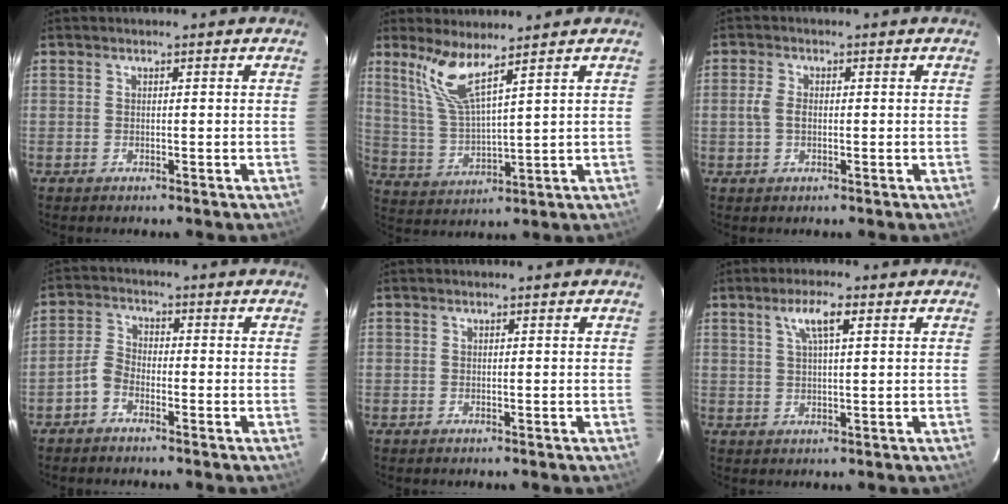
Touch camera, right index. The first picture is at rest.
{"total": 8.1, "force": [5.7, 0.7, 5.7], "torque": [-0.117, -0.005, 0.127]}
{"total": 2.9, "force": [-0.3, 1.7, 2.3], "torque": [-0.050, 0.007, -0.005]}
{"total": 3.4, "force": [-2.2, 1.9, 1.8], "torque": [-0.042, 0.015, -0.047]}
{"total": 0.0}
{"total": 4.9, "force": [2.3, 1.0, 4.2], "torque": [-0.080, 0.007, 0.041]}